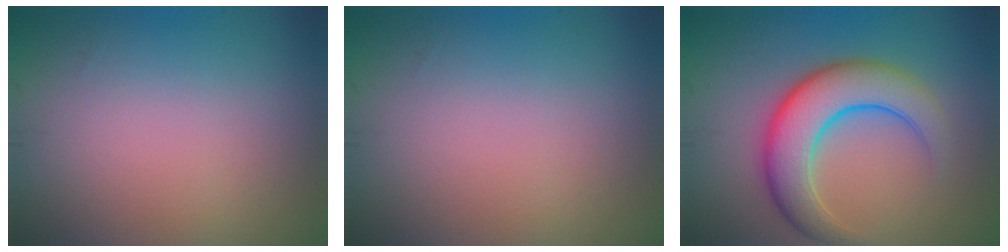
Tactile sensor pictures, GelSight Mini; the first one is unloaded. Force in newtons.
{"total": 0.0}
{"total": 6.9, "press": 6.9, "slide": 0.2}